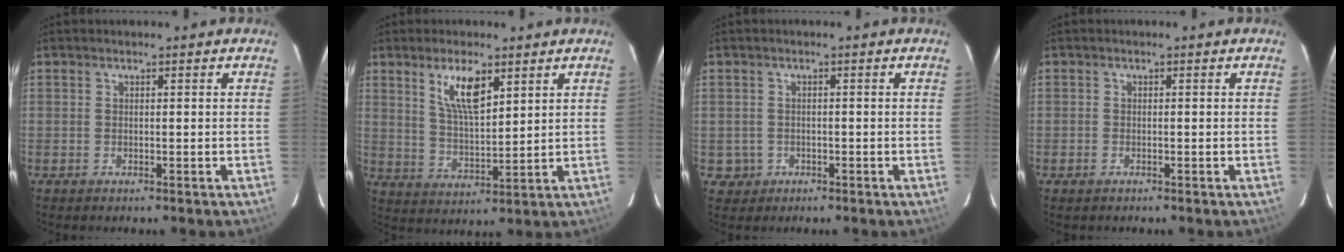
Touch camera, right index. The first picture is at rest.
{"total": 8.4, "force": [4.6, 2.9, 6.4], "torque": [-0.114, -0.001, 0.095]}
{"total": 3.0, "force": [-0.7, 2.9, 0.2], "torque": [-0.011, 0.007, -0.004]}
{"total": 1.0, "force": [-0.7, 0.7, 0.3], "torque": [-0.006, -0.001, -0.012]}